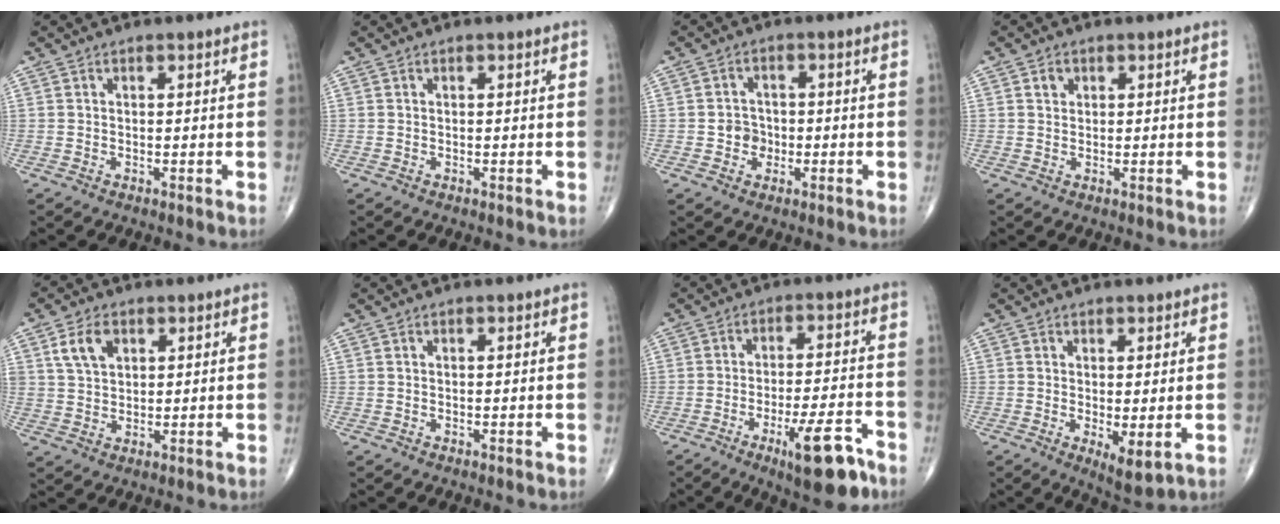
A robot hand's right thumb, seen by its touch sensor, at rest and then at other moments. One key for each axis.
{"total": 0.0}
{"total": 3.8, "fx": -0.8, "fy": 3.4, "fz": 1.5, "tx": 0.000, "ty": 0.008, "tz": -0.018}
{"total": 1.8, "fx": 0.7, "fy": 1.5, "fz": 0.7, "tx": -0.004, "ty": -0.002, "tz": 0.009}
{"total": 6.4, "fx": 2.7, "fy": 4.3, "fz": 3.9, "tx": -0.057, "ty": -0.006, "tz": 0.053}
{"total": 0.0}
{"total": 12.4, "fx": -6.9, "fy": 3.3, "fz": 9.7, "tx": -0.142, "ty": 0.033, "tz": -0.099}
{"total": 5.1, "fx": -0.8, "fy": 1.8, "fz": 4.7, "tx": -0.074, "ty": -0.019, "tz": -0.006}